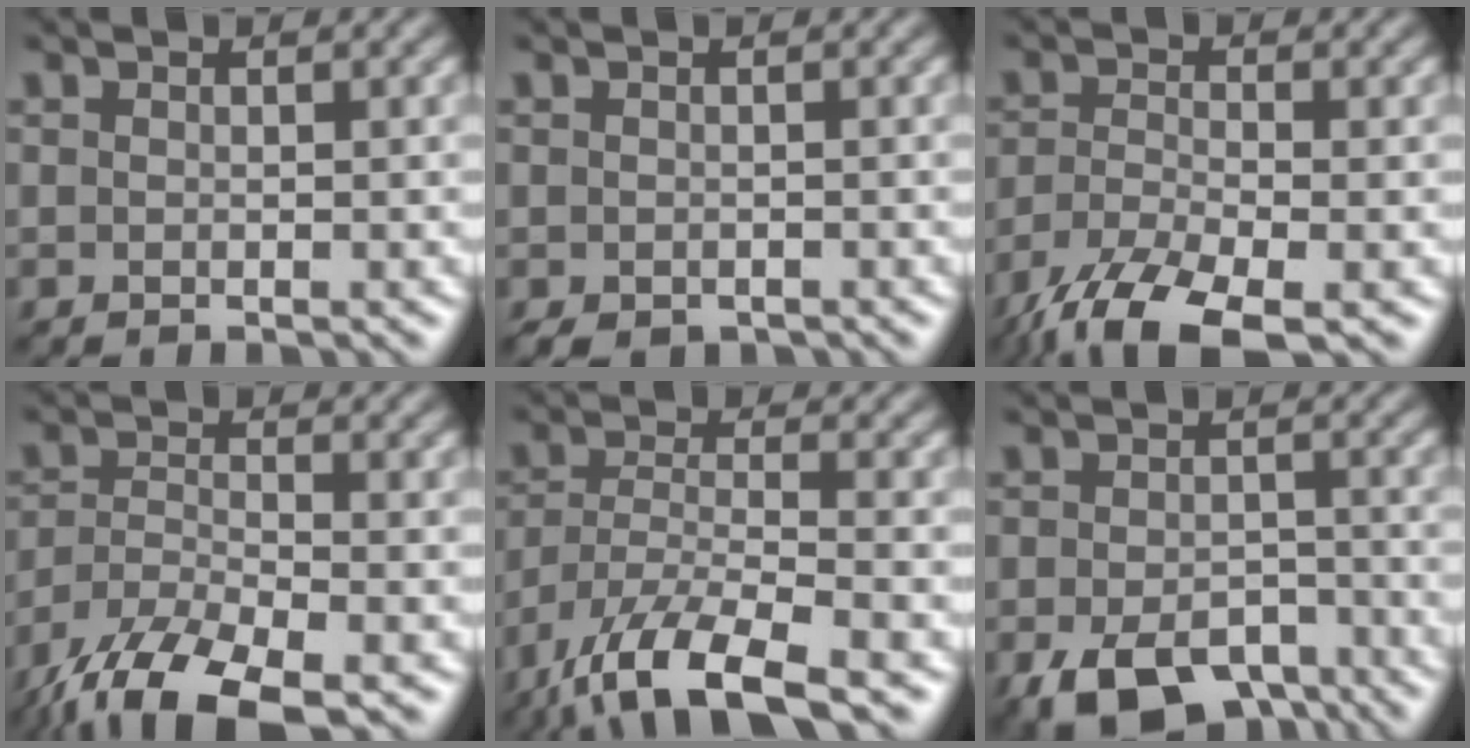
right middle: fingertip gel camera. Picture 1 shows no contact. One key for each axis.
{"total": 1.4, "fx": -0.9, "fy": 0.8, "fz": 0.7, "tx": -0.019, "ty": -0.008, "tz": -0.011}
{"total": 8.0, "fx": -5.8, "fy": 2.4, "fz": 5.0, "tx": -0.117, "ty": -0.027, "tz": -0.117}
{"total": 10.0, "fx": -7.5, "fy": 3.1, "fz": 5.9, "tx": -0.134, "ty": -0.023, "tz": -0.145}
{"total": 9.4, "fx": -6.7, "fy": 2.8, "fz": 6.0, "tx": -0.122, "ty": -0.015, "tz": -0.128}
{"total": 8.0, "fx": -5.1, "fy": 4.3, "fz": 4.5, "tx": -0.080, "ty": -0.018, "tz": -0.077}